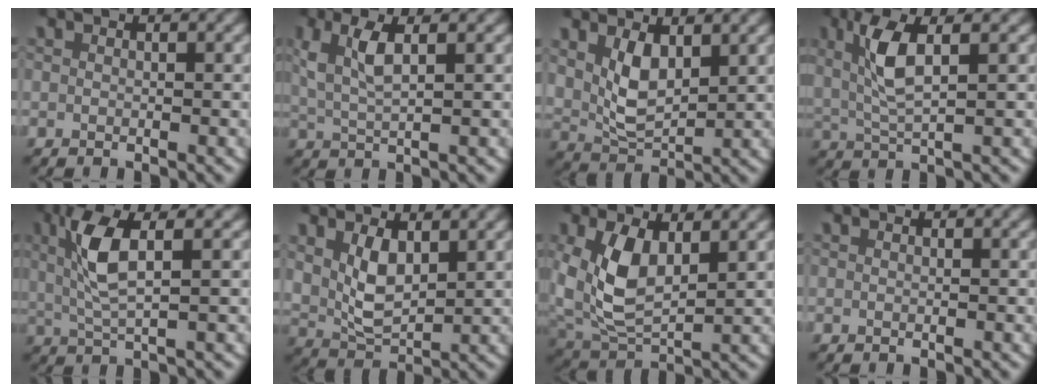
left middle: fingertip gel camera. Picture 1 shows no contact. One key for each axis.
{"total": 3.5, "fx": 1.6, "fy": 1.1, "fz": 2.9, "tx": -0.064, "ty": -0.001, "tz": 0.033}
{"total": 4.1, "fx": 2.1, "fy": 2.4, "fz": 2.6, "tx": -0.063, "ty": -0.016, "tz": 0.045}
{"total": 4.1, "fx": 1.9, "fy": 0.7, "fz": 3.5, "tx": -0.074, "ty": 0.003, "tz": 0.037}
{"total": 4.7, "fx": 1.8, "fy": 0.8, "fz": 4.2, "tx": -0.087, "ty": 0.005, "tz": 0.033}
{"total": 4.2, "fx": 1.9, "fy": 2.6, "fz": 2.6, "tx": -0.065, "ty": -0.017, "tz": 0.043}
{"total": 5.5, "fx": 1.4, "fy": 3.8, "fz": 3.8, "tx": -0.109, "ty": -0.021, "tz": 0.040}
{"total": 0.0}